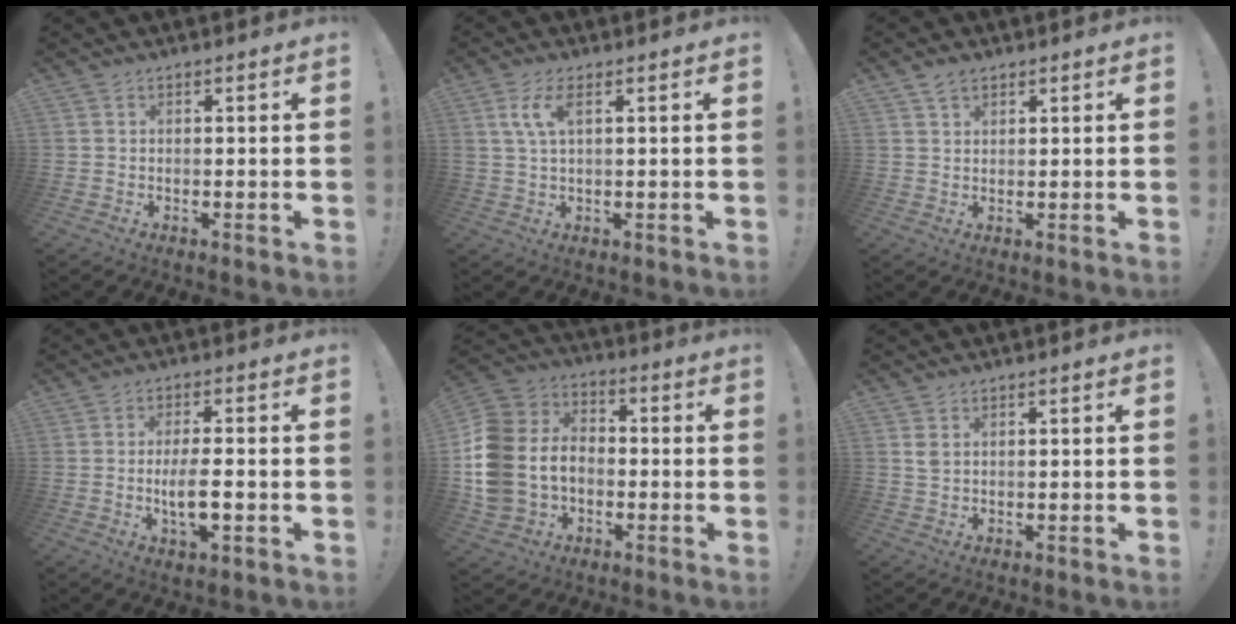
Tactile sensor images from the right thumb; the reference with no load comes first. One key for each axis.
{"total": 5.7, "fx": 2.1, "fy": 1.7, "fz": 5.0, "tx": -0.095, "ty": 0.003, "tz": 0.036}
{"total": 2.8, "fx": 2.1, "fy": 1.4, "fz": 1.1, "tx": -0.012, "ty": -0.011, "tz": 0.039}
{"total": 7.0, "fx": -1.2, "fy": 1.9, "fz": 6.6, "tx": -0.126, "ty": -0.007, "tz": -0.024}
{"total": 15.3, "fx": -2.3, "fy": 12.5, "fz": 8.6, "tx": -0.162, "ty": 0.016, "tz": -0.034}
{"total": 2.2, "fx": 1.0, "fy": 1.3, "fz": 1.5, "tx": -0.026, "ty": 0.001, "tz": 0.017}